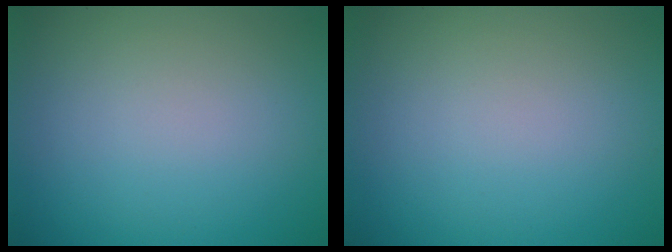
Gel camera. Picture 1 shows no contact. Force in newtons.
{"total": 0.0}